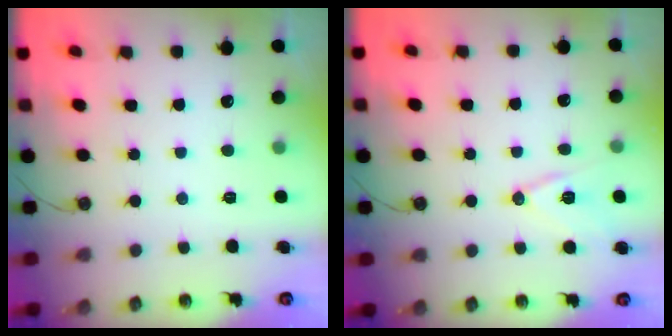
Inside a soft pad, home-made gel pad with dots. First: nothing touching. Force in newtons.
{"total": 10.2, "press": 9.6, "slide": 3.4}